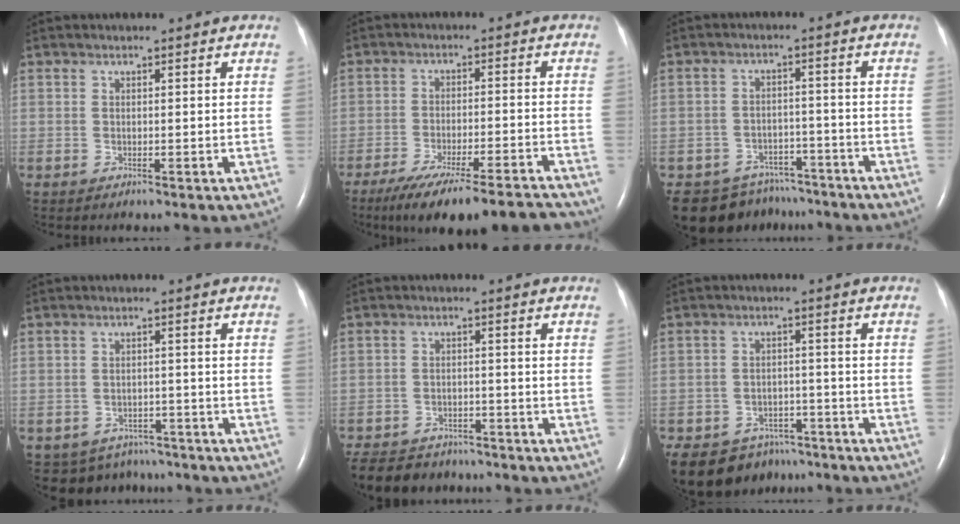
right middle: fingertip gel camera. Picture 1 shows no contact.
{"total": 16.2, "force": [-13.9, 1.4, 8.1], "torque": [-0.108, -0.017, -0.208]}
{"total": 11.4, "force": [-9.5, 5.8, 1.9], "torque": [-0.037, 0.010, -0.128]}
{"total": 7.5, "force": [-5.9, 4.6, 0.7], "torque": [-0.014, 0.011, -0.073]}
{"total": 11.7, "force": [-9.7, 5.7, 3.4], "torque": [-0.081, -0.004, -0.134]}
{"total": 11.4, "force": [-8.6, 6.9, 2.8], "torque": [-0.057, 0.009, -0.117]}